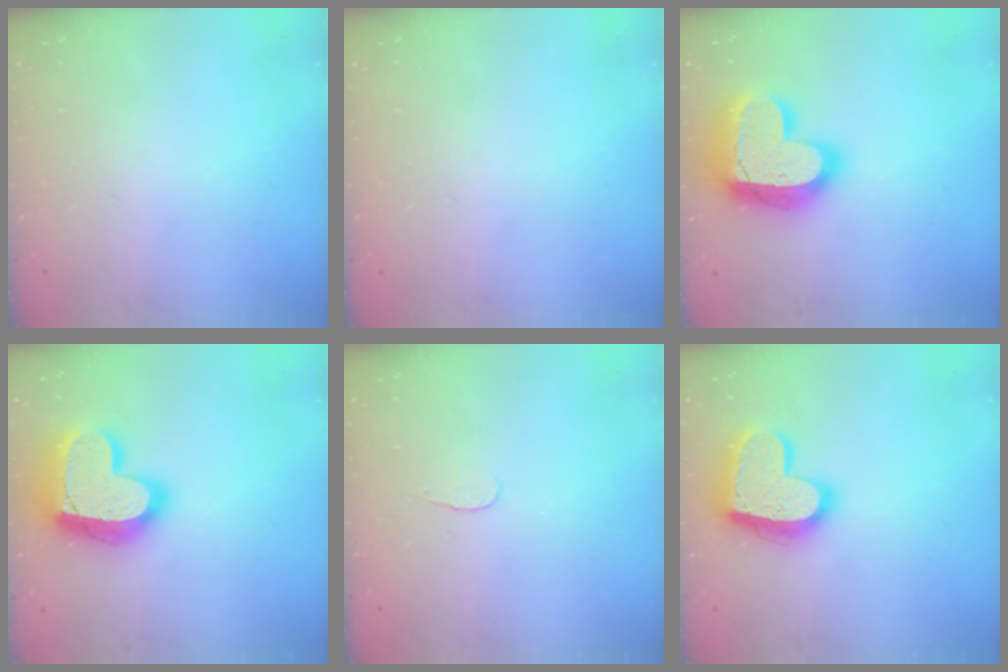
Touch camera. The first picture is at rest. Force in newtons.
{"total": 0.0}
{"total": 23.3, "press": 23.2, "slide": 1.9}
{"total": 21.4, "press": 21.3, "slide": 1.7}
{"total": 3.4, "press": 3.4, "slide": 0.4}
{"total": 18.2, "press": 18.2, "slide": 1.6}